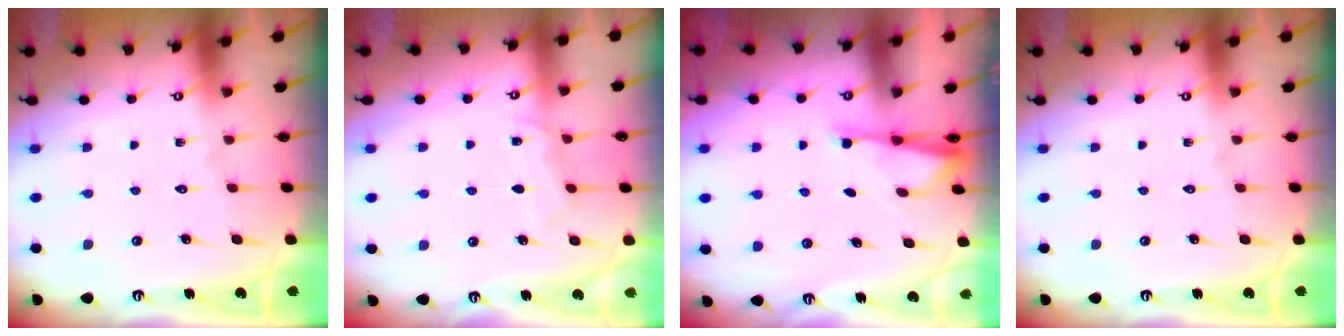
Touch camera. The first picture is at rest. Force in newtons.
{"total": 5.2, "press": 5.2, "slide": 0.6}
{"total": 3.4, "press": 3.4, "slide": 0.7}
{"total": 0.0}